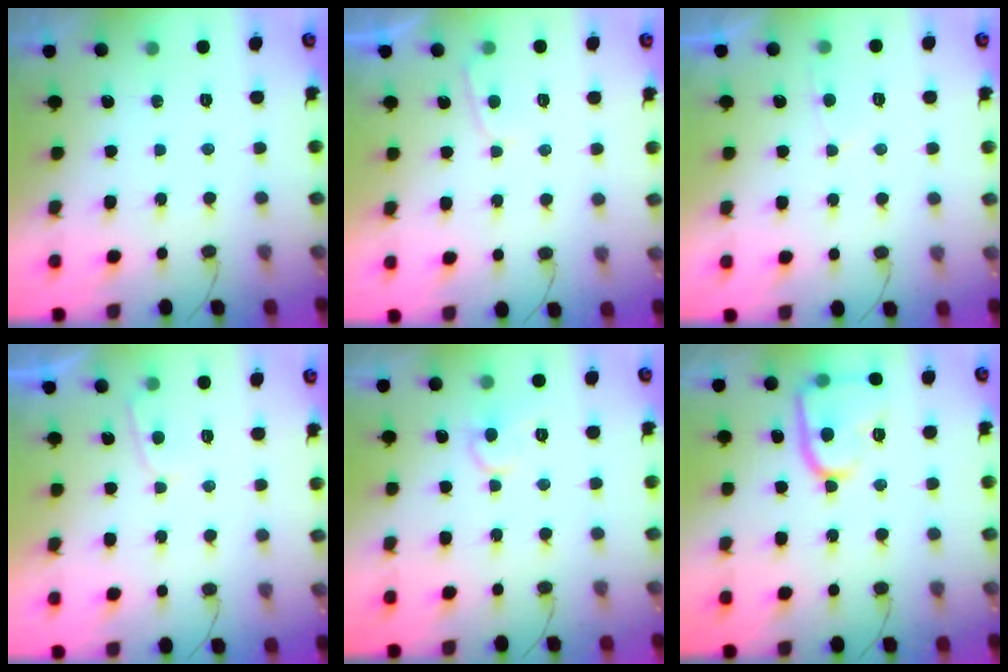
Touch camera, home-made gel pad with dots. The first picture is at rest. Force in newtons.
{"total": 2.9, "press": 2.9, "slide": 0.3}
{"total": 3.1, "press": 3.0, "slide": 0.4}
{"total": 2.9, "press": 2.9, "slide": 0.3}
{"total": 8.6, "press": 8.5, "slide": 0.7}
{"total": 14.4, "press": 14.3, "slide": 1.3}